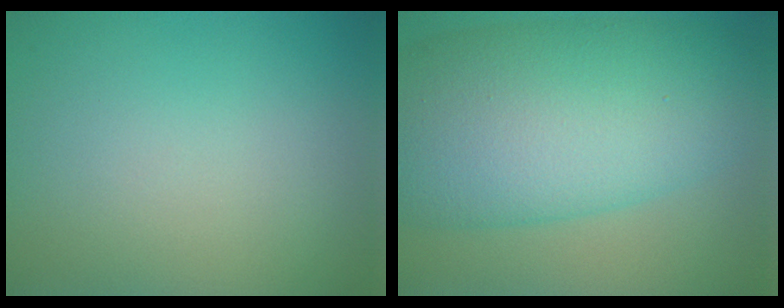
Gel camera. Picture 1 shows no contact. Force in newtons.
{"total": 13.4, "press": 13.4, "slide": 0.2}